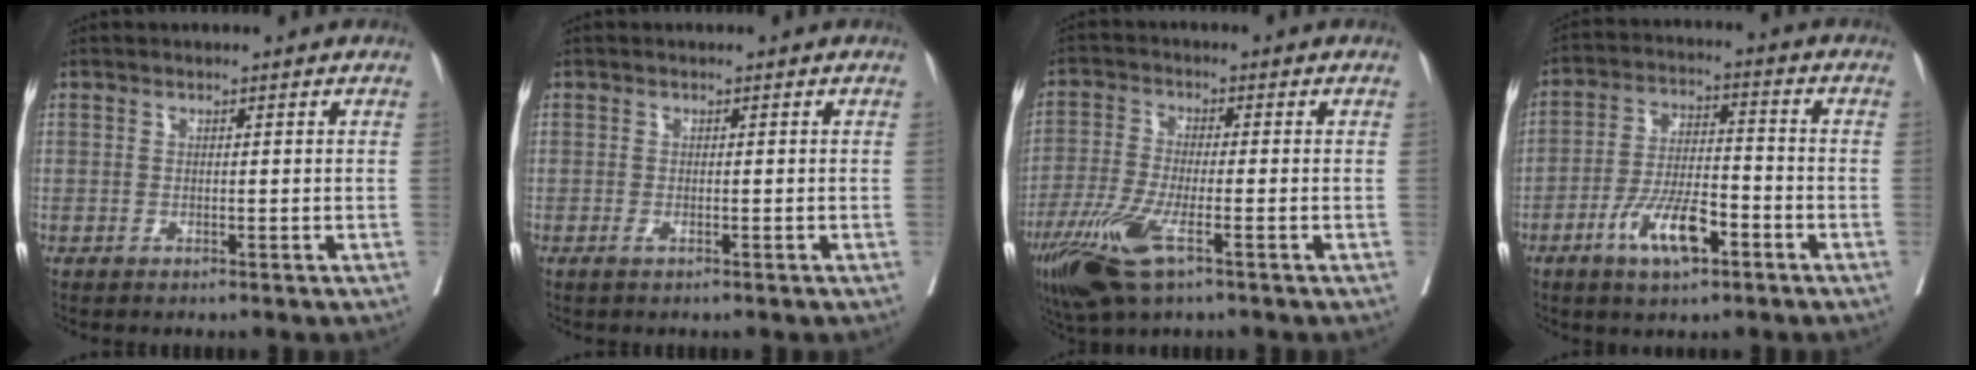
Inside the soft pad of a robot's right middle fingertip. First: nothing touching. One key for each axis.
{"total": 0.8, "fx": -0.5, "fy": 0.0, "fz": 0.6, "tx": -0.013, "ty": -0.003, "tz": -0.007}
{"total": 9.8, "fx": -5.0, "fy": 1.9, "fz": 8.2, "tx": -0.175, "ty": -0.026, "tz": -0.093}
{"total": 9.2, "fx": -4.7, "fy": 2.7, "fz": 7.4, "tx": -0.144, "ty": -0.001, "tz": -0.085}